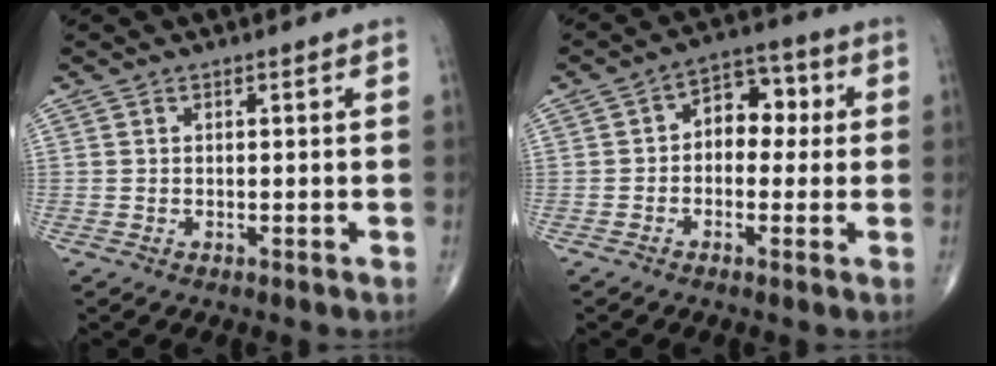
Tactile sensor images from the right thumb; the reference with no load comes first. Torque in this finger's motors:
{"motor_torque": [-0.21, 0.02, 0.55, 0.05, 0.11]}